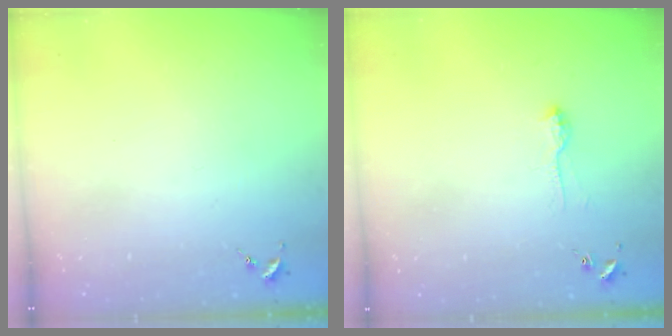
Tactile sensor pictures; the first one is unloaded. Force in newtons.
{"total": 6.1, "press": 6.1, "slide": 0.6}